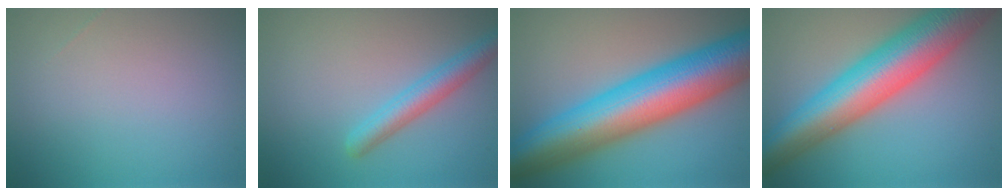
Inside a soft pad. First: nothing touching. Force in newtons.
{"total": 3.0, "press": 3.0, "slide": 0.1}
{"total": 13.1, "press": 13.1, "slide": 0.2}
{"total": 11.7, "press": 11.7, "slide": 0.5}